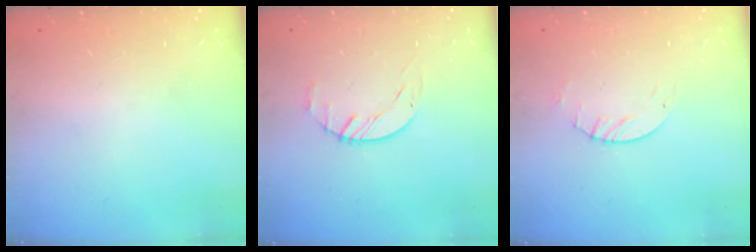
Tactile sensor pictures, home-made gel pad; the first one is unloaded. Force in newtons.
{"total": 1.7, "press": 1.7, "slide": 0.3}
{"total": 2.6, "press": 2.6, "slide": 0.3}